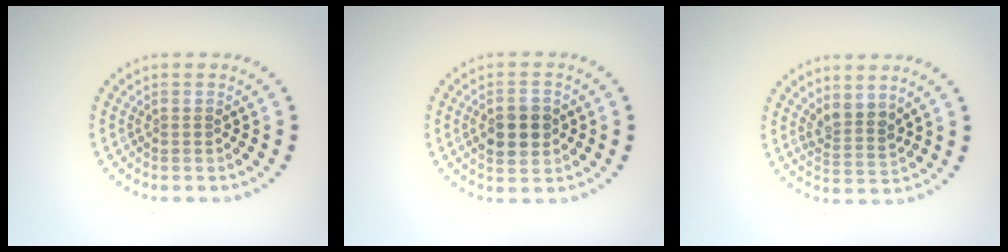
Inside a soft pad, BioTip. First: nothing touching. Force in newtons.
{"total": 3.6, "press": 3.6, "slide": 0.2}
{"total": 2.4, "press": 1.9, "slide": 1.5}